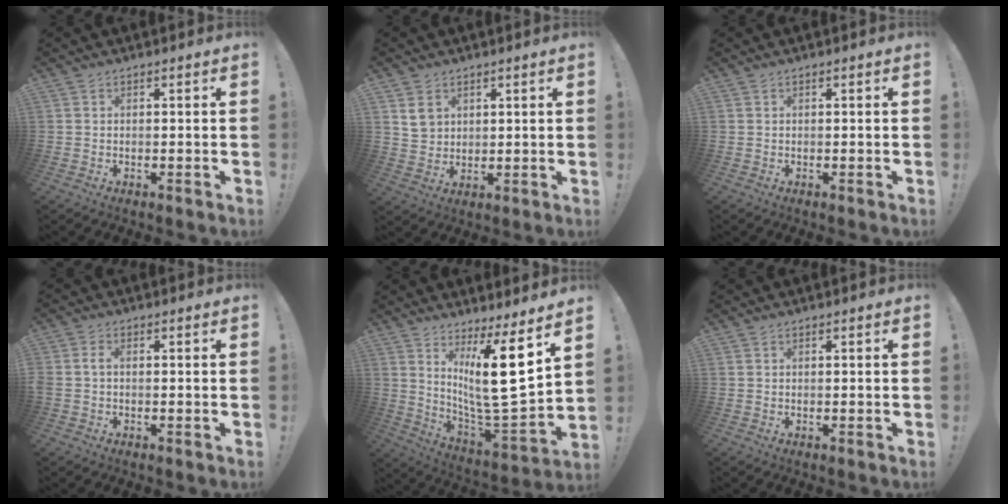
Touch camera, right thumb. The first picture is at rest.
{"total": 5.6, "force": [2.9, 4.5, 1.6], "torque": [-0.021, -0.011, 0.057]}
{"total": 0.0}
{"total": 1.8, "force": [-0.5, 0.8, 1.5], "torque": [-0.028, 0.007, -0.009]}
{"total": 17.6, "force": [7.0, 3.3, 15.8], "torque": [-0.260, -0.065, 0.110]}
{"total": 0.0}